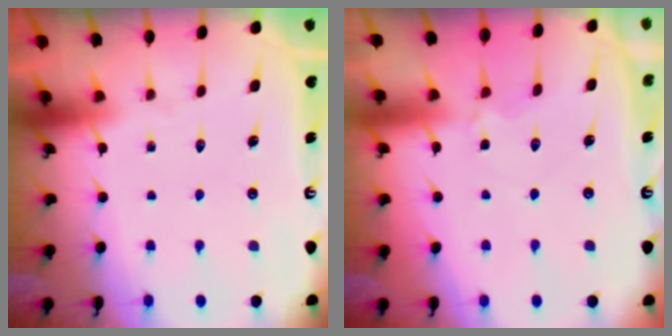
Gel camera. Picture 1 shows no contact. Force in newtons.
{"total": 2.8, "press": 2.7, "slide": 0.5}